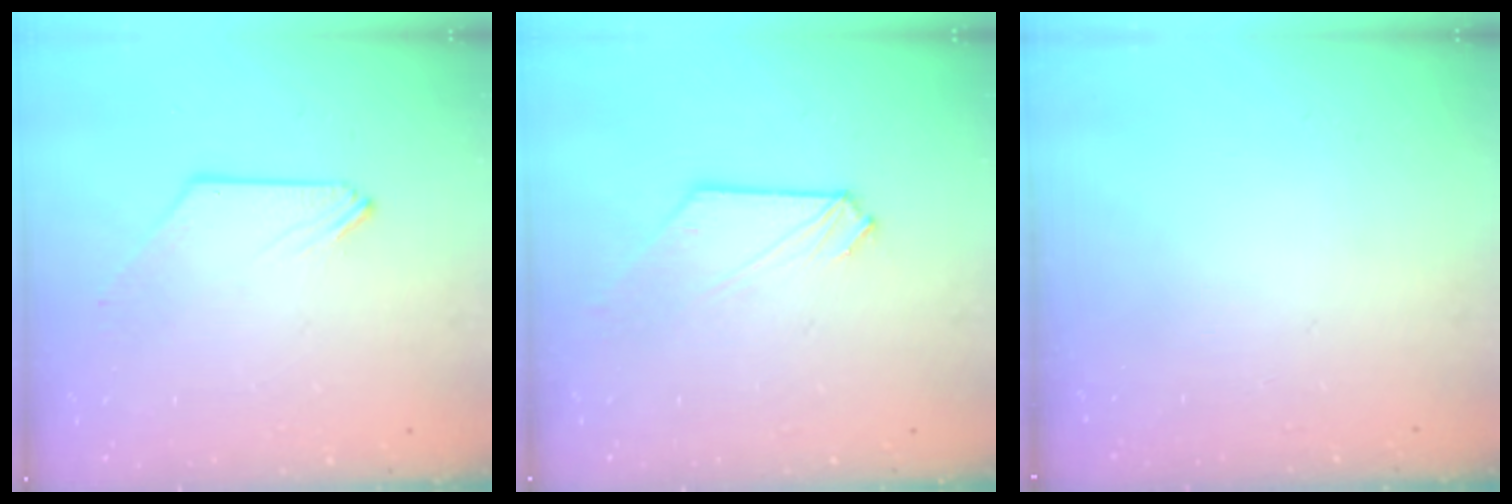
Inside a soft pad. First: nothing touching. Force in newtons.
{"total": 0.7, "press": 0.7, "slide": 0.1}
{"total": 0.0}